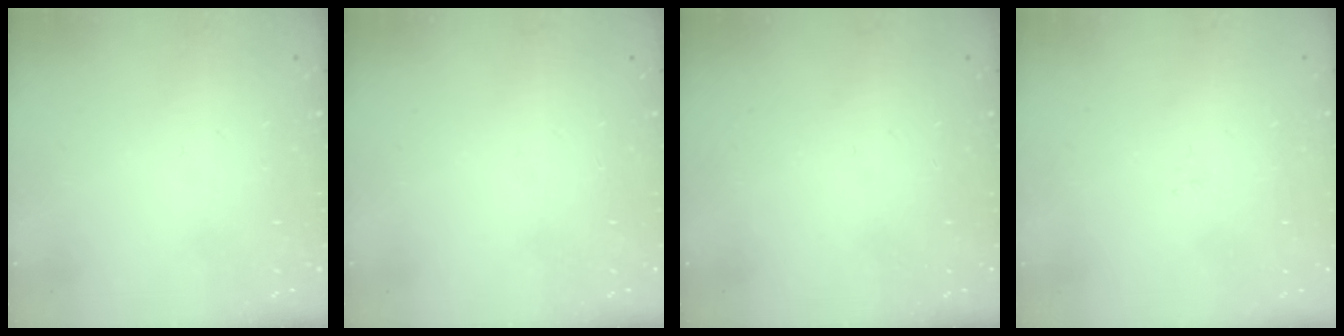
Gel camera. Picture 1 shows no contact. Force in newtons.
{"total": 0.0}
{"total": 0.0}
{"total": 1.6, "press": 1.5, "slide": 0.3}